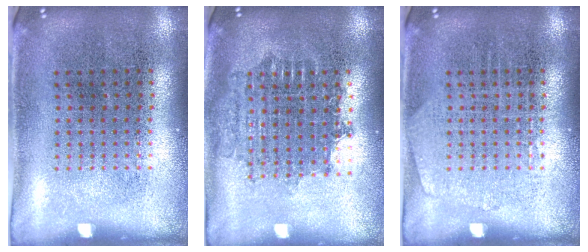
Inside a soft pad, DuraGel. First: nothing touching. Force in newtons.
{"total": 1.7, "press": 1.4, "slide": 0.9}
{"total": 0.9, "press": 0.9, "slide": 0.0}